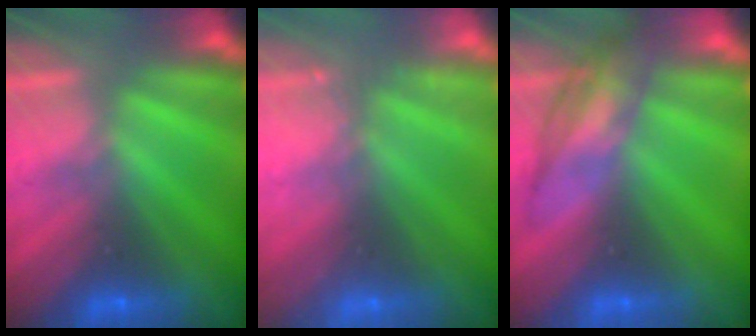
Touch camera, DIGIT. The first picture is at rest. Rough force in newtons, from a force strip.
{"total": 2.6}
{"total": 2.6}